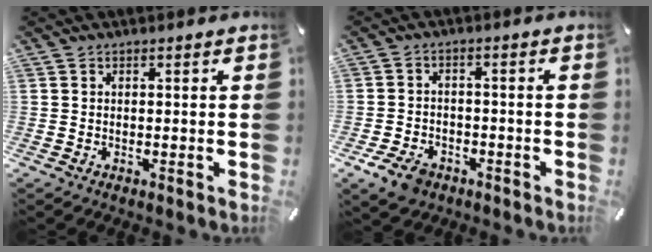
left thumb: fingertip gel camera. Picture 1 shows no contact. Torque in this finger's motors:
{"motor_torque": [-0.29, 1.22, 0.05, -0.02, 0.01]}